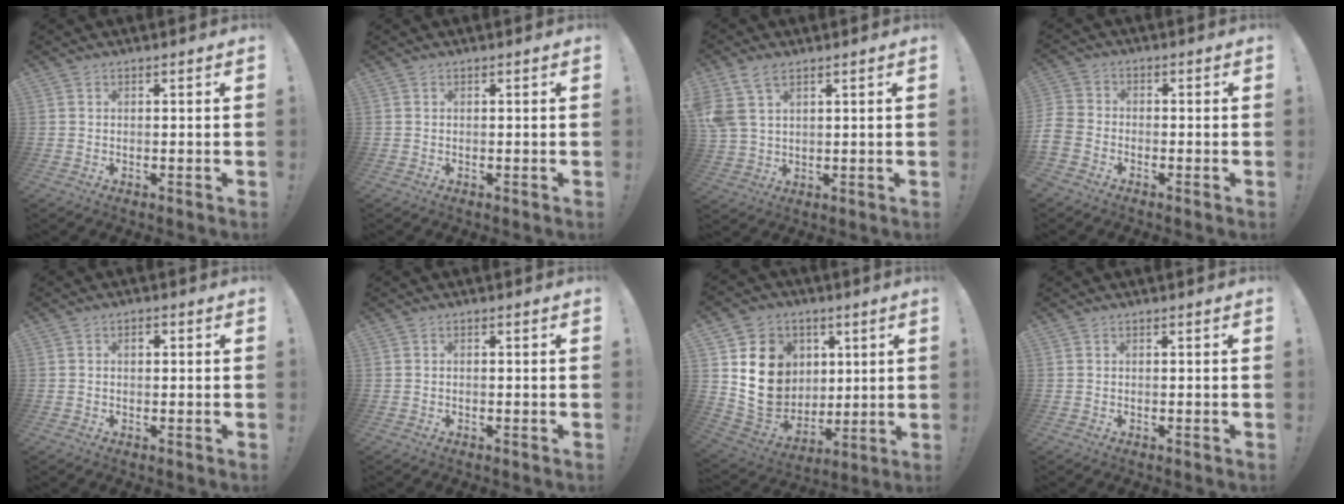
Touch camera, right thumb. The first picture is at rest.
{"total": 0.0}
{"total": 8.4, "force": [5.0, 4.5, 5.1], "torque": [-0.095, -0.016, 0.099]}
{"total": 5.4, "force": [-3.3, 3.7, 2.1], "torque": [-0.053, 0.015, -0.062]}
{"total": 1.5, "force": [0.2, 1.0, 1.2], "torque": [-0.016, 0.003, 0.000]}
{"total": 0.0}
{"total": 17.8, "force": [4.2, 15.4, 8.0], "torque": [-0.114, -0.022, 0.103]}
{"total": 0.0}